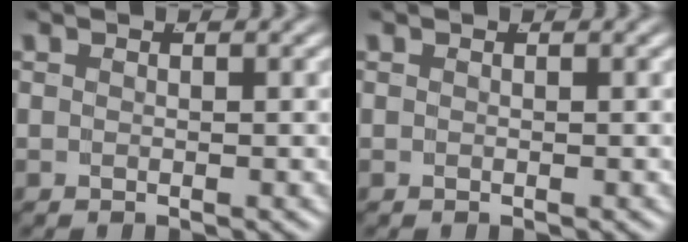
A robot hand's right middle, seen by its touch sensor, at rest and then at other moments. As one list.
[{"total": 0.0}]